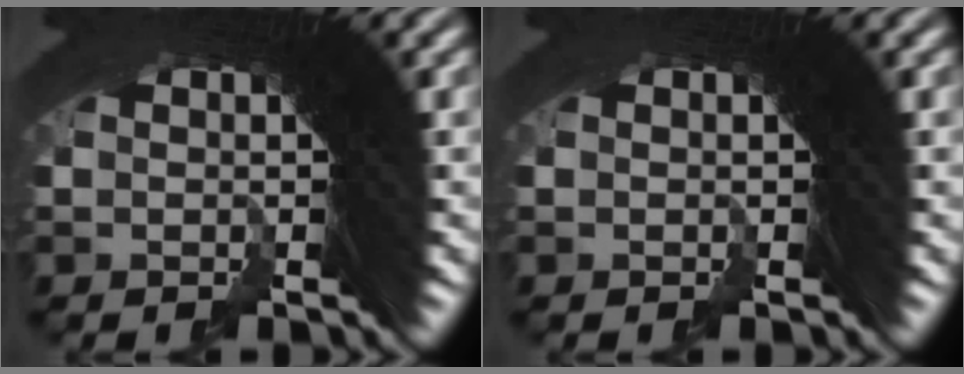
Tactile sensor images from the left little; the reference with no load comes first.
{"total": 0.0}